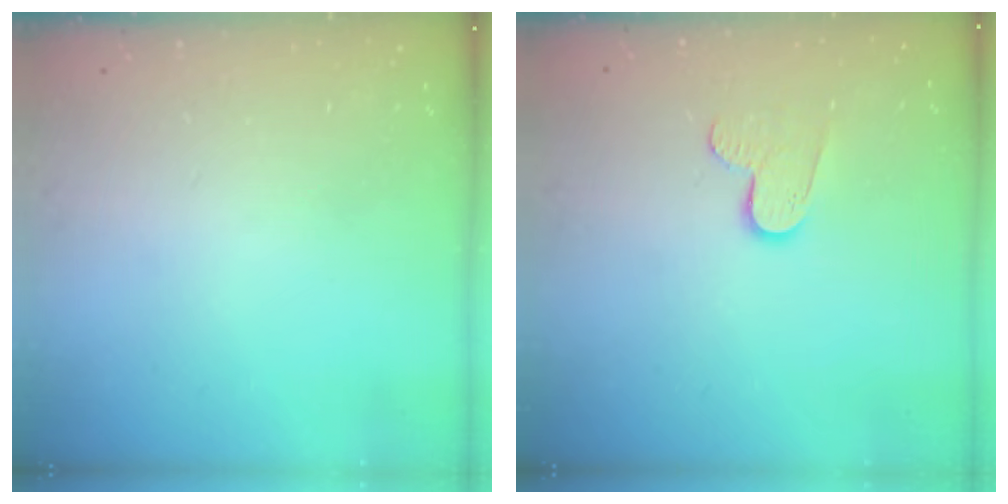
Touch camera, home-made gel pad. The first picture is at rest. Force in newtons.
{"total": 6.9, "press": 6.9, "slide": 0.2}